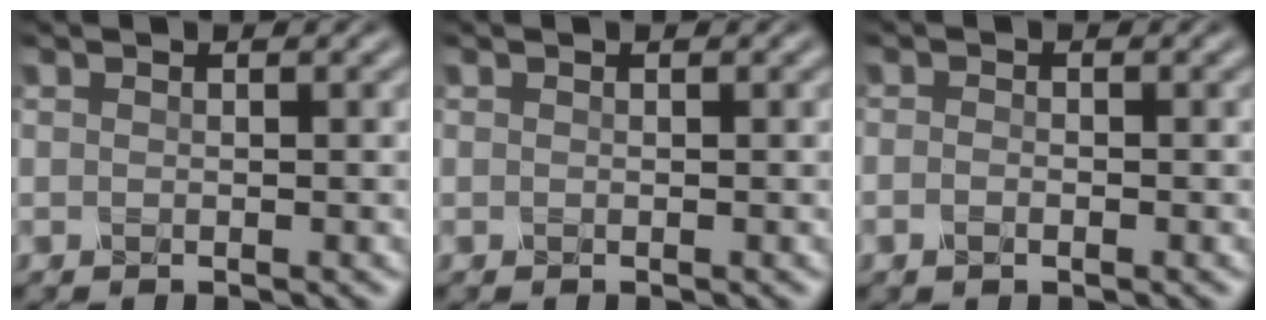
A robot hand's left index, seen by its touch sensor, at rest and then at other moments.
{"total": 0.0}
{"total": 1.0, "force": [-0.4, 0.5, 0.8], "torque": [-0.014, 0.000, -0.010]}